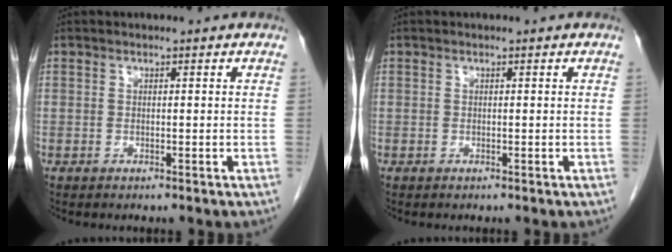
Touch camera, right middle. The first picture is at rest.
{"total": 0.0}